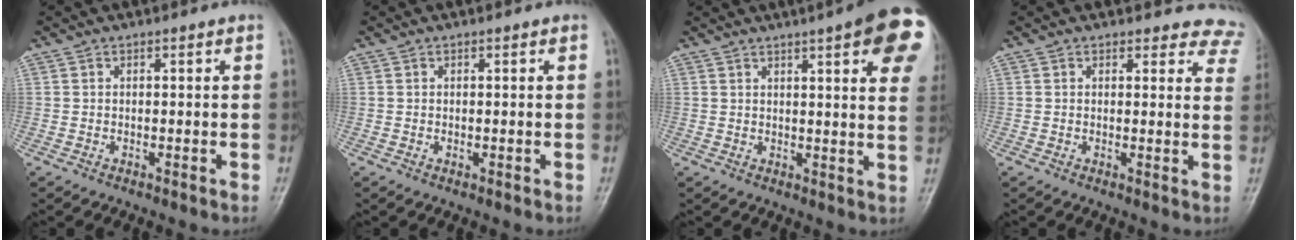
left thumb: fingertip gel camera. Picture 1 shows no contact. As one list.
[{"total": 0.6, "force": [0.0, 0.3, 0.5], "torque": [-0.011, 0.004, 0.004]}, {"total": 17.8, "force": [8.7, 3.9, 15.0], "torque": [-0.178, -0.015, 0.094]}, {"total": 8.7, "force": [8.1, 3.4, 0.0], "torque": [0.062, -0.040, 0.050]}]